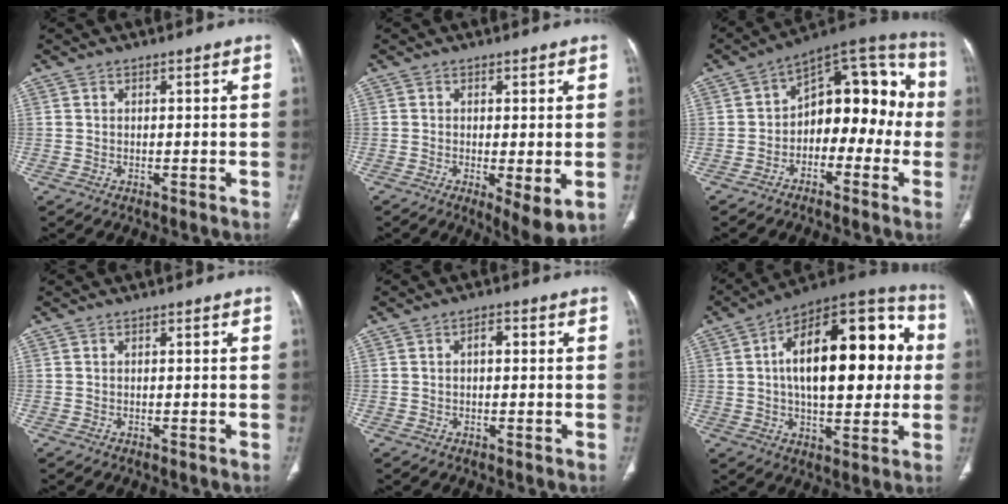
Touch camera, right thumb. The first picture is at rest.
{"total": 6.0, "force": [-1.3, 1.7, 5.6], "torque": [-0.093, -0.022, -0.019]}
{"total": 15.5, "force": [-1.9, 9.7, 12.0], "torque": [-0.106, 0.055, -0.045]}
{"total": 0.0}
{"total": 1.8, "force": [0.2, 0.9, 1.5], "torque": [-0.021, 0.003, -0.002]}
{"total": 26.4, "force": [3.2, 12.6, 22.9], "torque": [-0.317, 0.028, 0.039]}